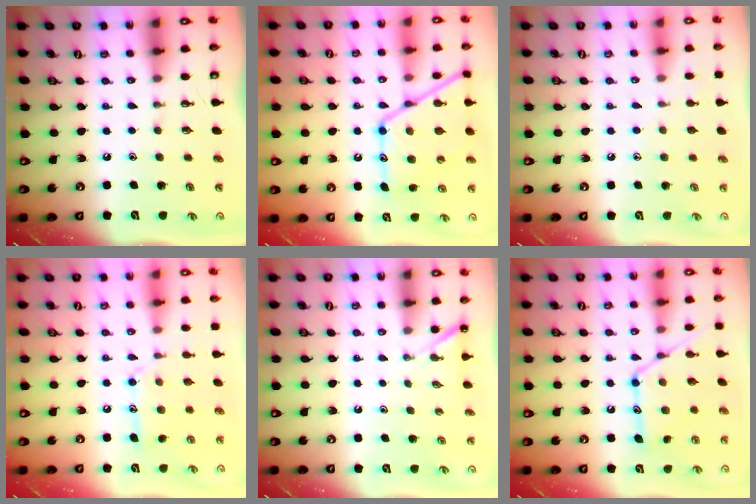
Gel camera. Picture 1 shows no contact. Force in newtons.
{"total": 17.4, "press": 17.4, "slide": 1.6}
{"total": 5.6, "press": 5.6, "slide": 0.6}
{"total": 12.4, "press": 12.4, "slide": 0.8}
{"total": 2.3, "press": 2.3, "slide": 0.2}
{"total": 13.4, "press": 13.4, "slide": 0.6}